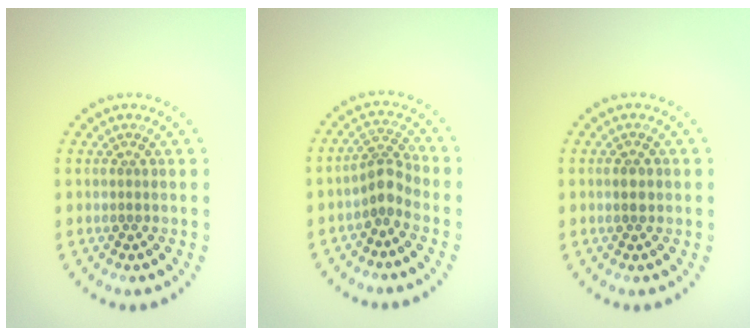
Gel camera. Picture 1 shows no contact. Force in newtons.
{"total": 2.3, "press": 1.8, "slide": 1.5}
{"total": 1.4, "press": 1.4, "slide": 0.1}